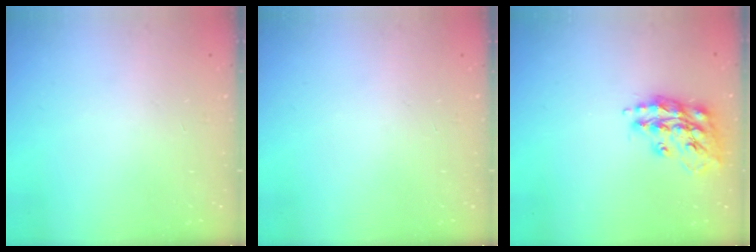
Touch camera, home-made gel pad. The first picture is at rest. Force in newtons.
{"total": 0.0}
{"total": 15.3, "press": 15.2, "slide": 1.4}